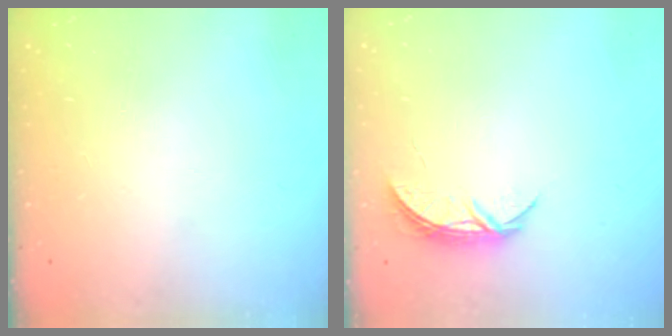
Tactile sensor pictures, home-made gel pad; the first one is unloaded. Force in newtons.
{"total": 5.2, "press": 5.2, "slide": 0.6}